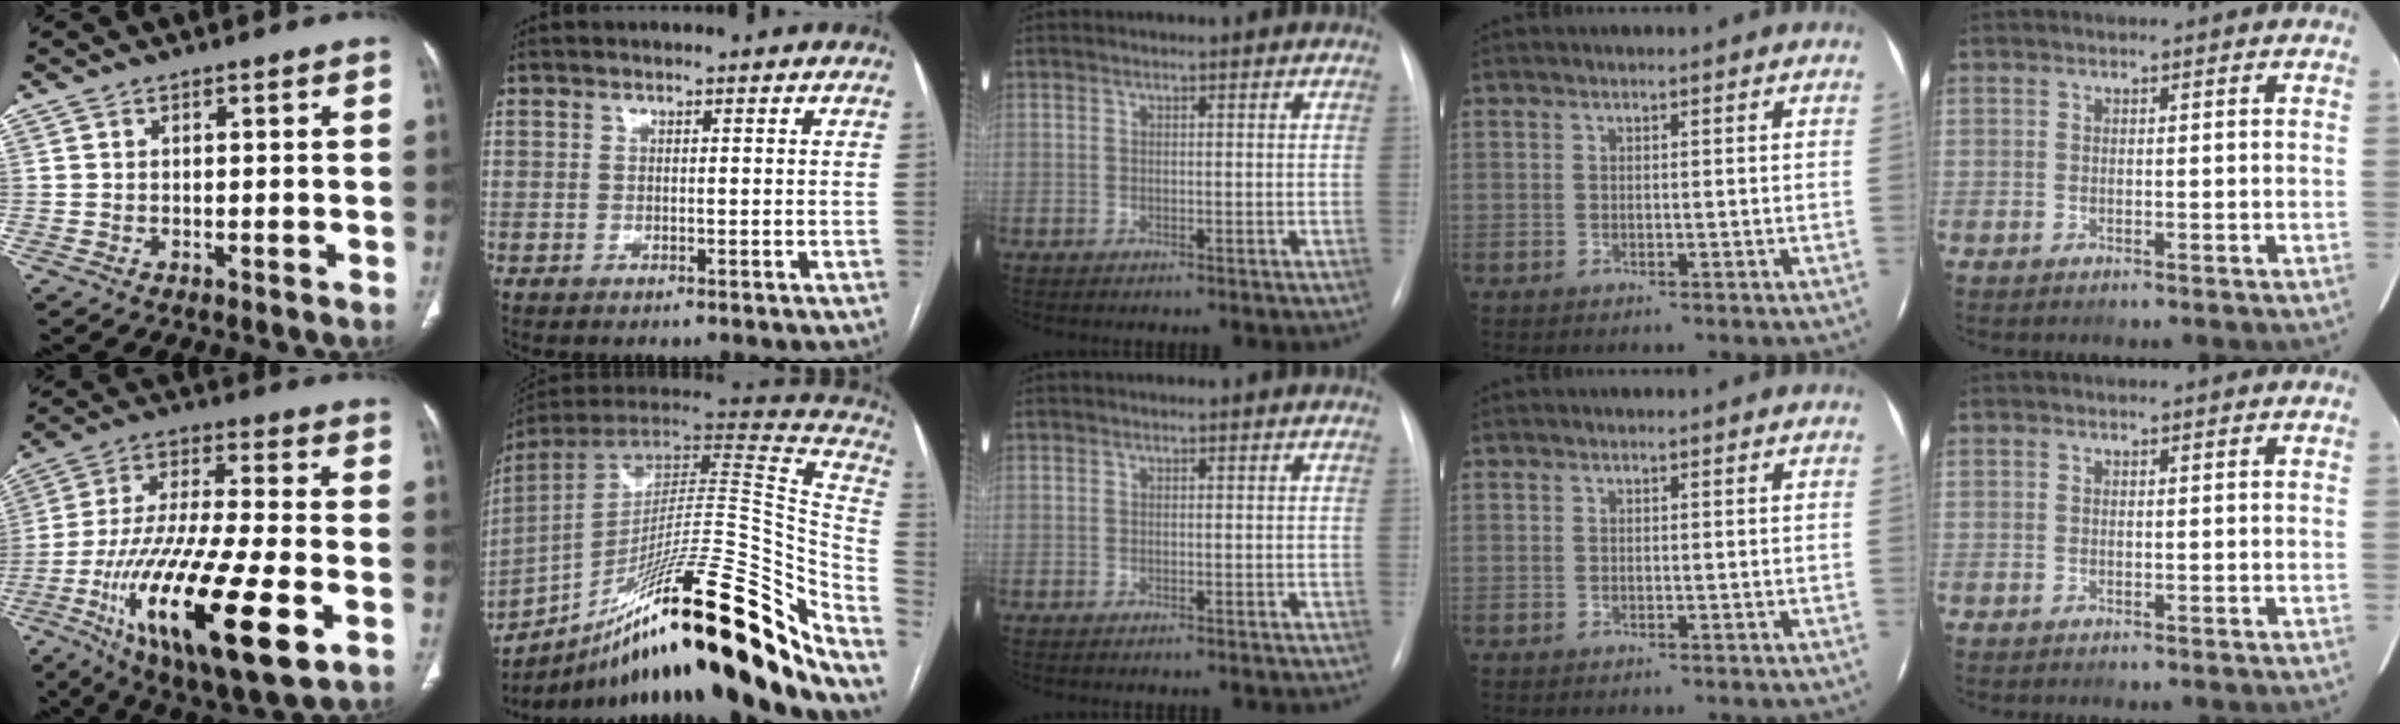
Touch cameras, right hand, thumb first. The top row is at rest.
{"thumb": {"total": 27.3, "force": [-9.7, 7.9, 24.2], "torque": [-0.475, -0.004, -0.160]}, "index": {"total": 36.0, "force": [-22.1, 3.9, 28.1], "torque": [-0.320, 0.003, -0.341]}}